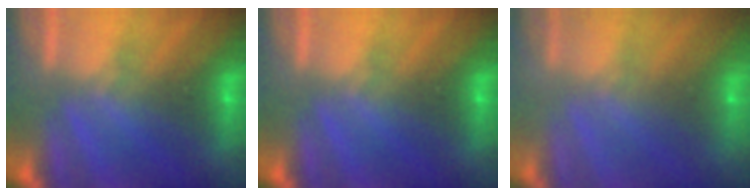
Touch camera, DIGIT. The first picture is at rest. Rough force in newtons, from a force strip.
{"total": 0.0}
{"total": 9.4}